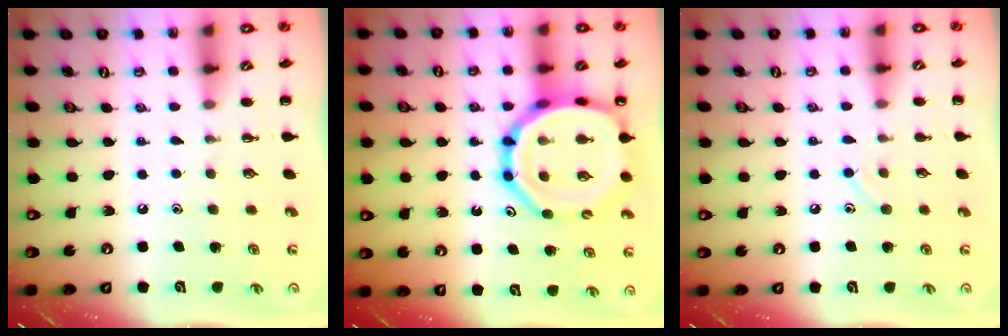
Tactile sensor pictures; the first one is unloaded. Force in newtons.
{"total": 19.7, "press": 19.4, "slide": 3.6}
{"total": 8.1, "press": 7.7, "slide": 2.6}